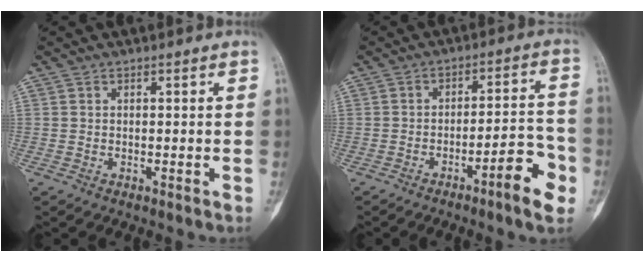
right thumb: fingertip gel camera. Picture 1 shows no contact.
{"total": 9.6, "force": [-4.6, 1.8, 8.2], "torque": [-0.109, 0.033, -0.066]}